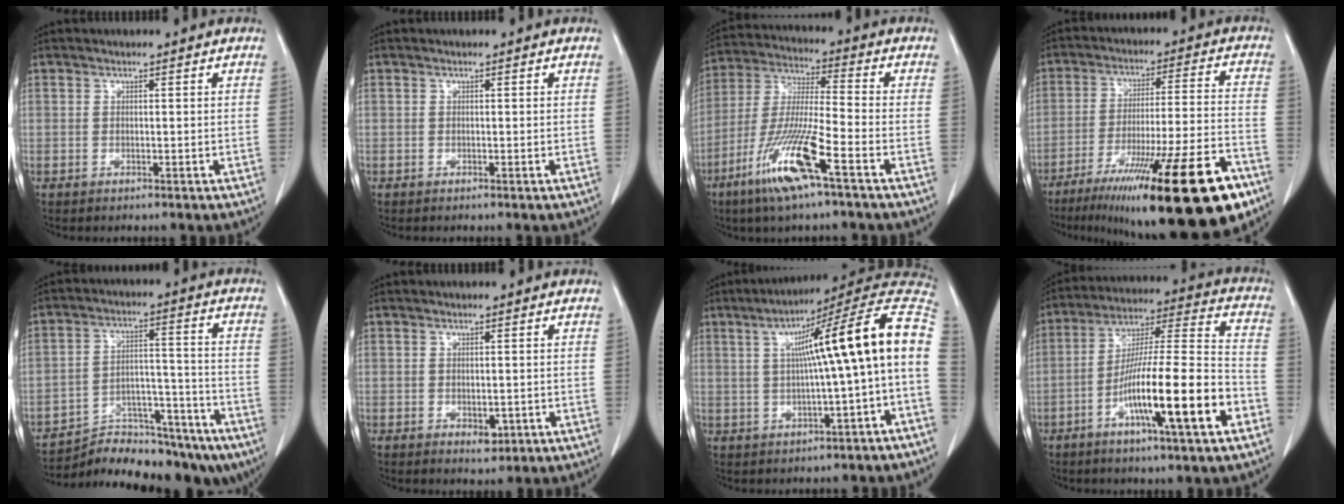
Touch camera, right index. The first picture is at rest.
{"total": 0.0}
{"total": 13.8, "force": [-7.2, 0.4, 11.8], "torque": [-0.244, -0.026, -0.140]}
{"total": 25.2, "force": [-16.1, 1.4, 19.4], "torque": [-0.241, -0.027, -0.259]}
{"total": 18.7, "force": [-16.9, 5.9, 5.4], "torque": [-0.069, 0.041, -0.244]}
{"total": 2.3, "force": [-0.7, 1.3, 1.7], "torque": [-0.024, -0.002, -0.002]}
{"total": 16.3, "force": [0.9, -0.2, 16.3], "torque": [-0.224, 0.044, 0.009]}
{"total": 18.1, "force": [-7.4, 1.0, 16.5], "torque": [-0.282, -0.007, -0.125]}